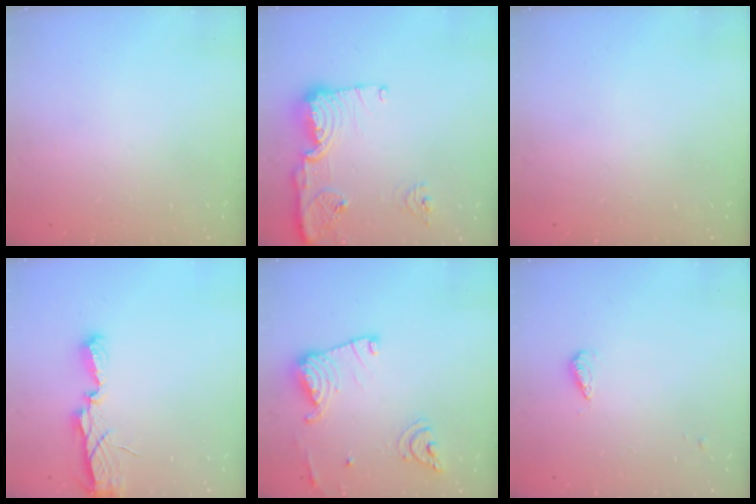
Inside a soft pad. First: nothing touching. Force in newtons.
{"total": 14.8, "press": 14.7, "slide": 1.5}
{"total": 0.0}
{"total": 7.1, "press": 7.1, "slide": 0.5}
{"total": 15.7, "press": 15.6, "slide": 1.6}
{"total": 3.6, "press": 3.5, "slide": 1.1}